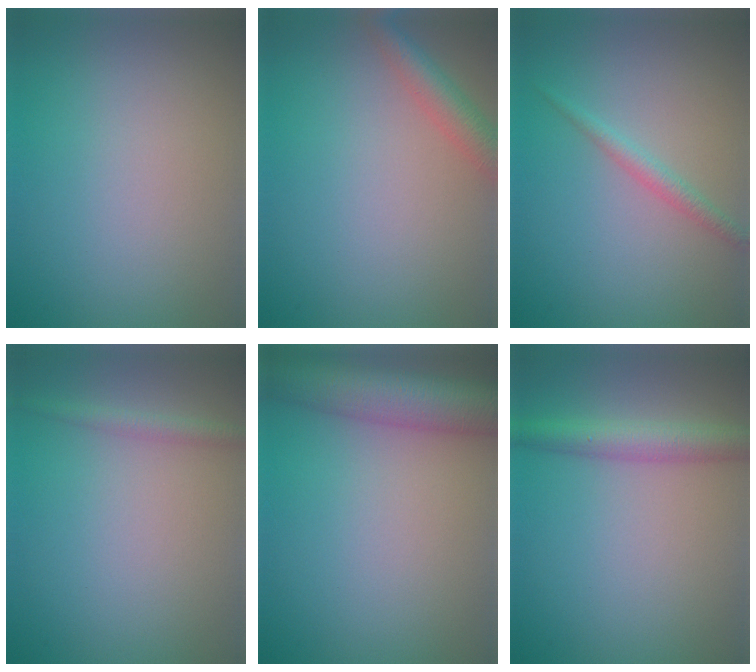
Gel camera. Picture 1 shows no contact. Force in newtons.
{"total": 3.0, "press": 3.0, "slide": 0.2}
{"total": 1.5, "press": 1.5, "slide": 0.0}
{"total": 1.3, "press": 1.3, "slide": 0.0}
{"total": 7.5, "press": 7.5, "slide": 0.4}
{"total": 3.4, "press": 3.4, "slide": 0.2}